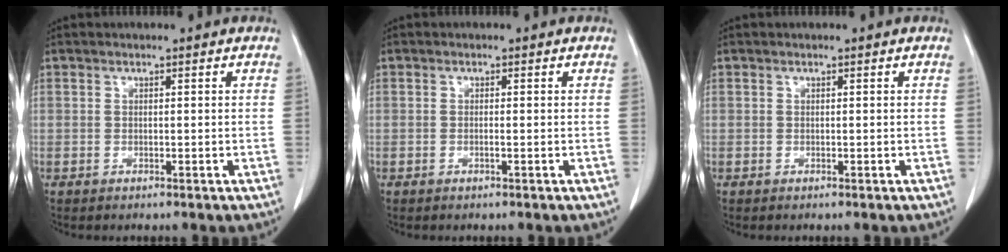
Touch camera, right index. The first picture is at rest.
{"total": 0.6, "force": [-0.2, 0.0, 0.6], "torque": [-0.011, 0.001, -0.004]}
{"total": 0.0}